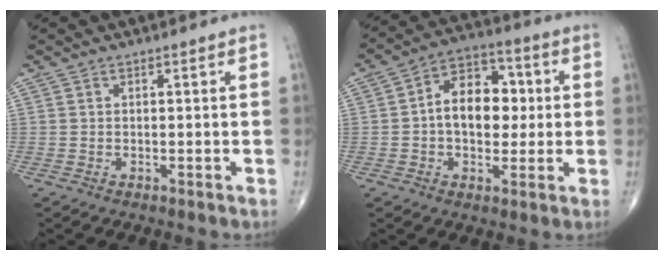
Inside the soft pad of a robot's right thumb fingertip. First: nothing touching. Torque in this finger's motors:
{"motor_torque": [-0.33, 0.89, 0.73, 0.43, 0.09]}